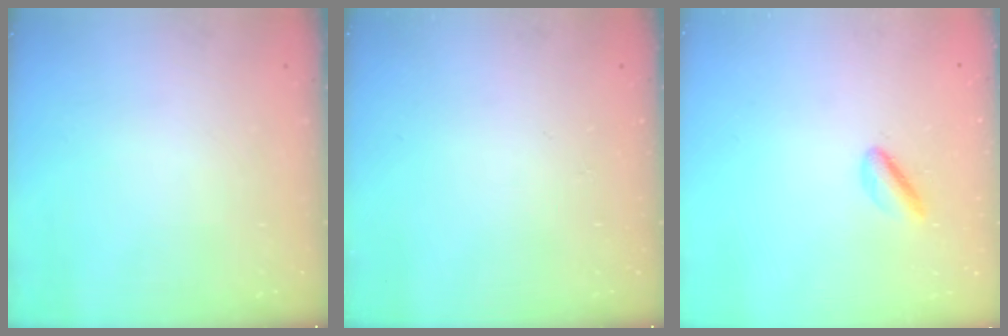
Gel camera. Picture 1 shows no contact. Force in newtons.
{"total": 0.0}
{"total": 3.1, "press": 2.8, "slide": 1.3}